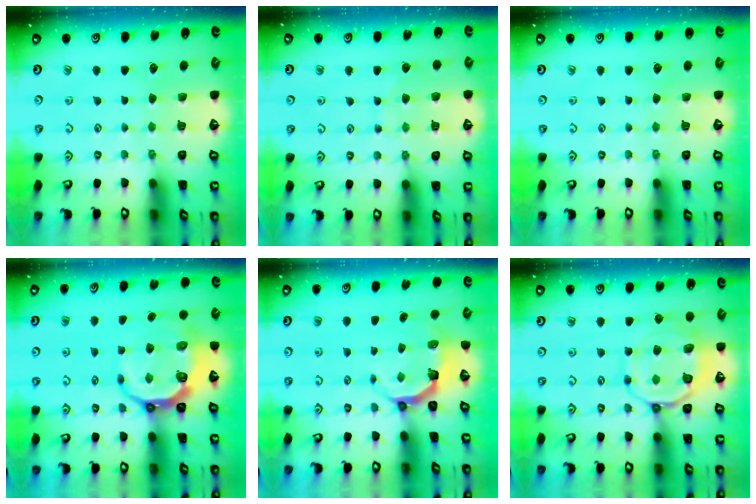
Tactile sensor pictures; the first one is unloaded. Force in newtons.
{"total": 6.7, "press": 6.7, "slide": 0.4}
{"total": 0.0}
{"total": 11.0, "press": 10.2, "slide": 4.0}
{"total": 5.1, "press": 3.6, "slide": 3.6}
{"total": 10.4, "press": 10.3, "slide": 1.4}